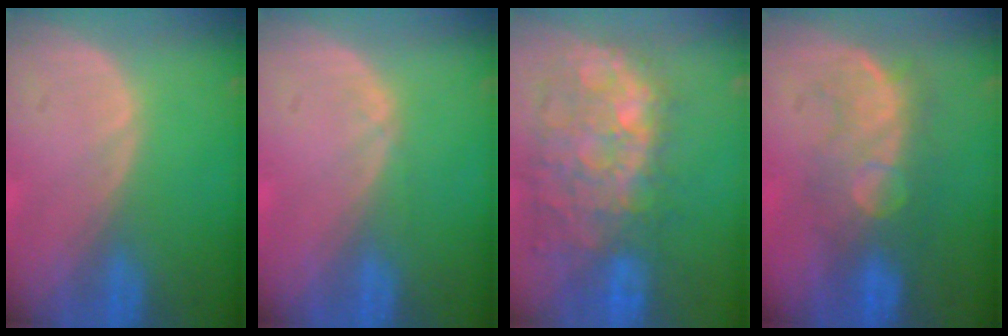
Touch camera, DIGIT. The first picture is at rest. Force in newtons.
{"total": 0.7, "press": 0.6, "slide": 0.2}
{"total": 11.7, "press": 10.8, "slide": 4.4}
{"total": 8.1, "press": 7.7, "slide": 2.3}